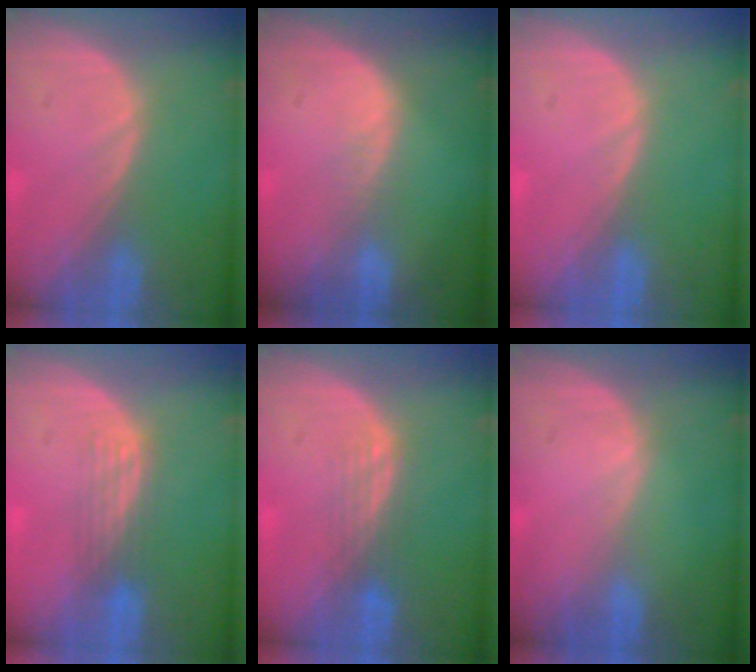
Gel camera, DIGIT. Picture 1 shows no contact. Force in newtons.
{"total": 1.3, "press": 1.3, "slide": 0.1}
{"total": 0.0}
{"total": 2.9, "press": 2.7, "slide": 1.2}
{"total": 3.0, "press": 2.5, "slide": 1.7}
{"total": 0.0}